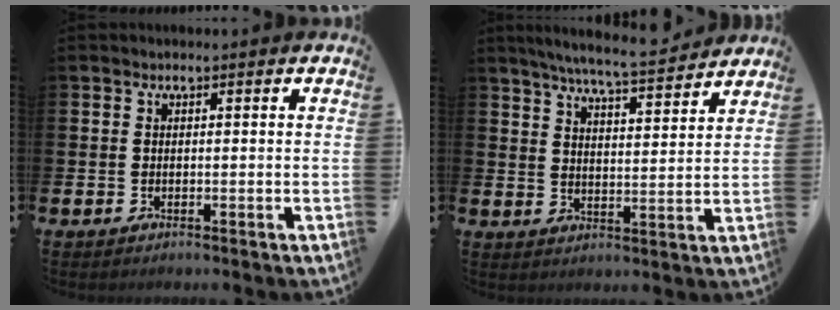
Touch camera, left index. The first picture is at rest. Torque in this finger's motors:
{"motor_torque": [1.00, -1.14, 0.44, 0.11]}